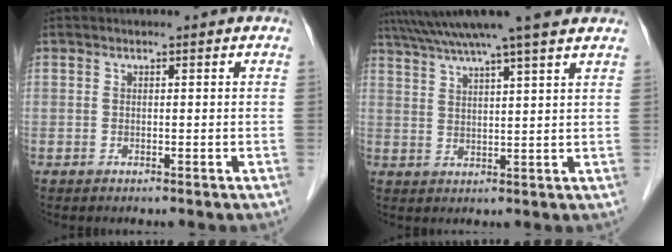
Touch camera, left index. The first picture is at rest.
{"total": 14.1, "force": [12.0, -0.3, 7.4], "torque": [-0.131, 0.036, 0.170]}